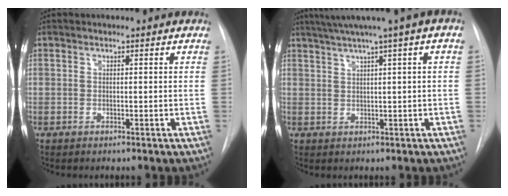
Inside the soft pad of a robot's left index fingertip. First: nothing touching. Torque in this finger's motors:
{"motor_torque": [1.02, -1.10, 0.15, 0.01]}